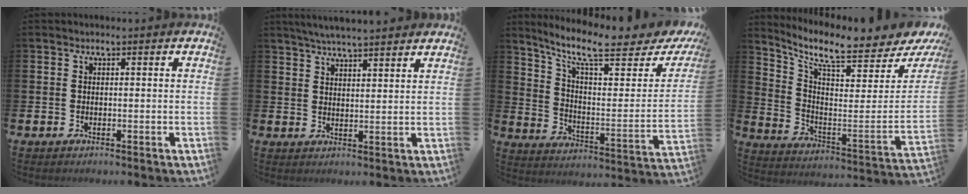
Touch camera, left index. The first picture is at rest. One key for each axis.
{"total": 4.8, "fx": 4.7, "fy": 0.0, "fz": 1.1, "tx": -0.031, "ty": -0.017, "tz": 0.085}
{"total": 10.5, "fx": 8.4, "fy": 2.3, "fz": 5.8, "tx": -0.127, "ty": -0.063, "tz": 0.136}
{"total": 8.6, "fx": 7.4, "fy": 1.8, "fz": 4.0, "tx": -0.094, "ty": -0.078, "tz": 0.117}